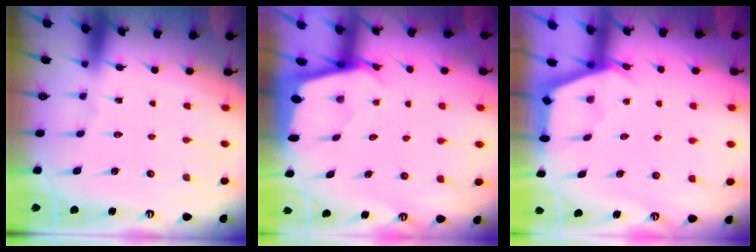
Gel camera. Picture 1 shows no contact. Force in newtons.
{"total": 2.5, "press": 2.5, "slide": 0.1}
{"total": 2.6, "press": 2.6, "slide": 0.3}